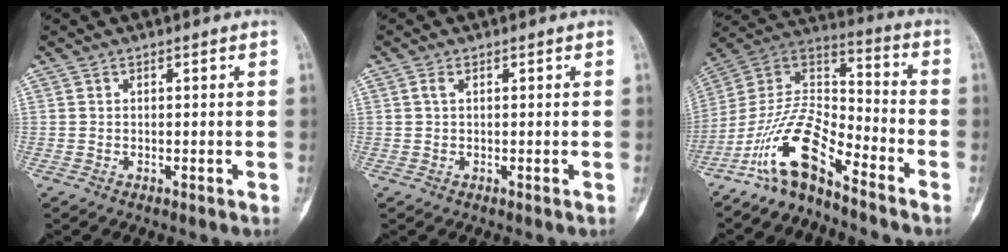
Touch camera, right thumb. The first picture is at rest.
{"total": 1.1, "force": [0.3, 0.5, 0.9], "torque": [-0.024, 0.005, 0.006]}
{"total": 14.0, "force": [-10.0, 4.5, 8.8], "torque": [-0.160, 0.094, -0.196]}